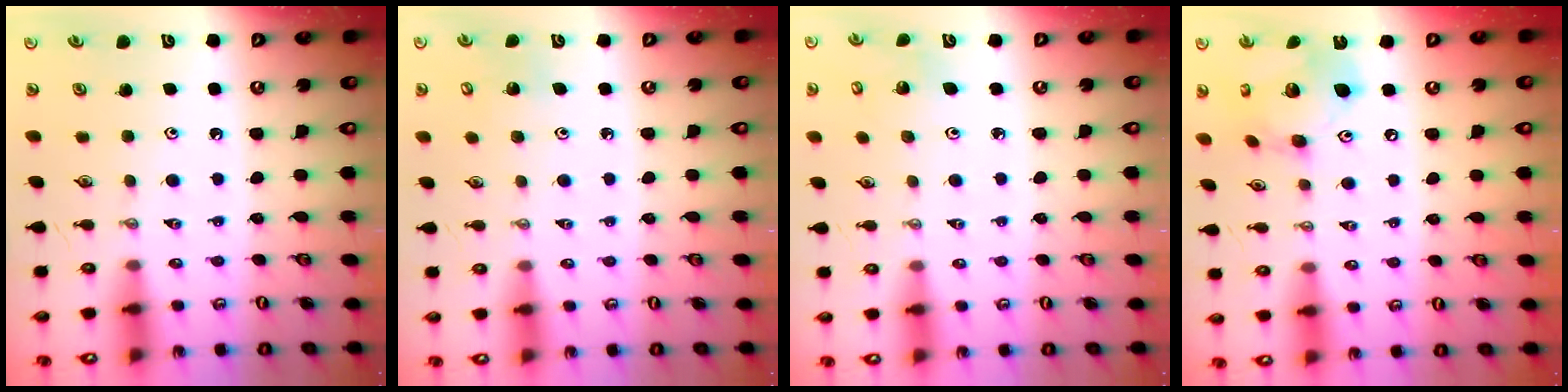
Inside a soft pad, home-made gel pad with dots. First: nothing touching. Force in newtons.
{"total": 5.3, "press": 5.3, "slide": 0.3}
{"total": 3.5, "press": 3.2, "slide": 1.4}
{"total": 15.7, "press": 15.6, "slide": 1.6}